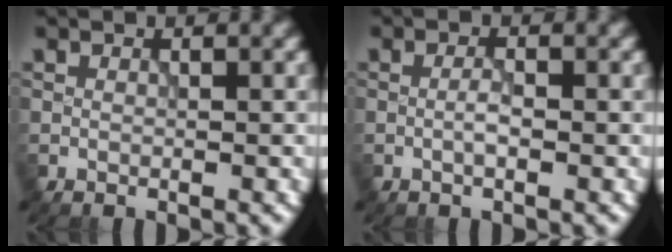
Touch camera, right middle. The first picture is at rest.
{"total": 1.3, "force": [-0.3, 0.3, 1.2], "torque": [-0.023, 0.001, -0.008]}